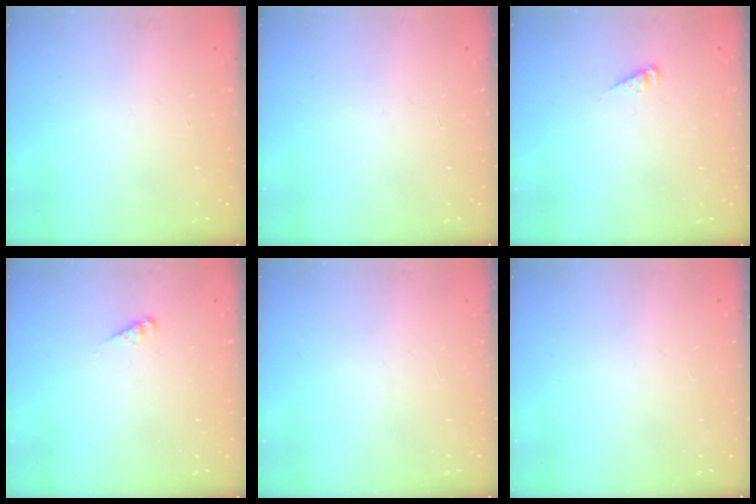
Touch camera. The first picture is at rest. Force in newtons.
{"total": 0.0}
{"total": 2.9, "press": 2.9, "slide": 0.2}
{"total": 2.9, "press": 2.9, "slide": 0.2}
{"total": 0.0}
{"total": 0.0}